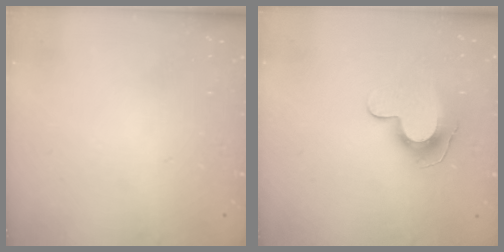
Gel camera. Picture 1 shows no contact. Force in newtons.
{"total": 11.8, "press": 11.8, "slide": 0.6}